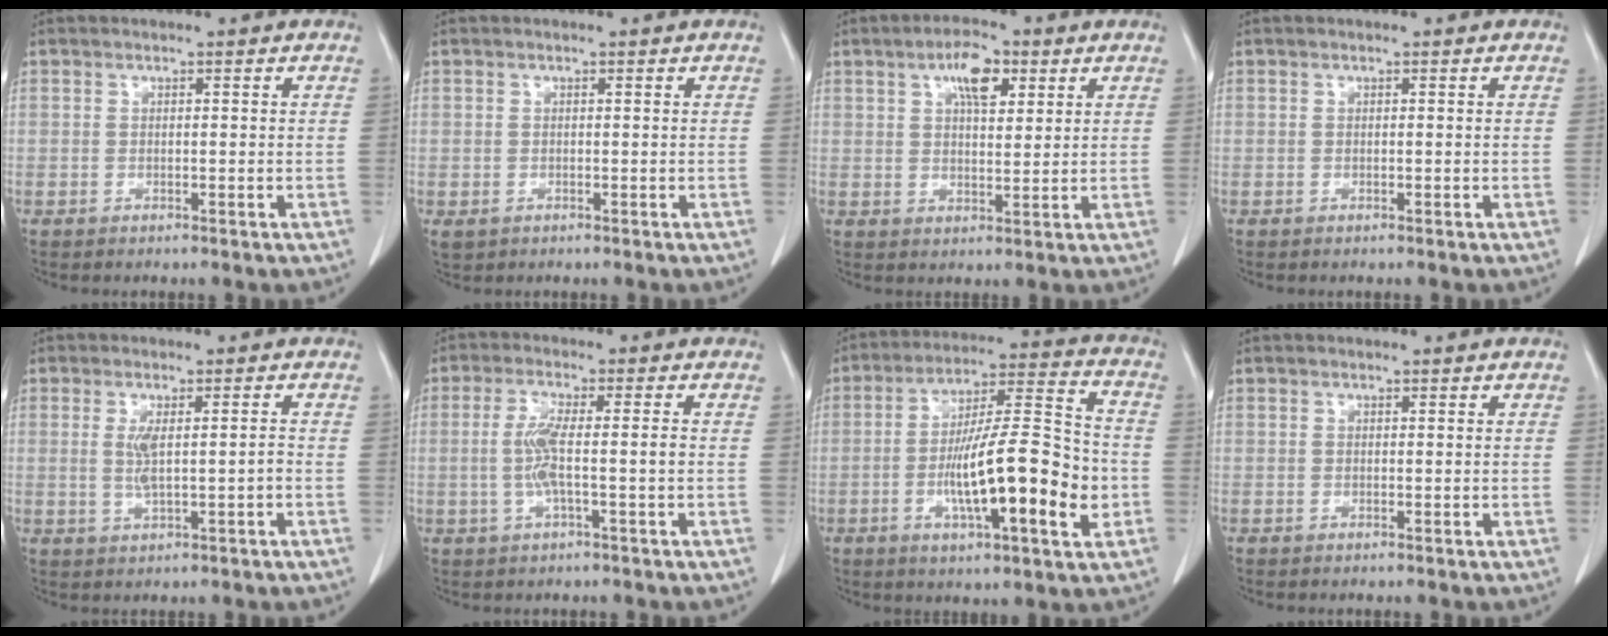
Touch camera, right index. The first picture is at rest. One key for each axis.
{"total": 1.3, "fx": -0.3, "fy": 1.2, "fz": 0.4, "tx": -0.008, "ty": 0.003, "tz": 0.002}
{"total": 6.2, "fx": 3.0, "fy": 2.5, "fz": 4.9, "tx": -0.084, "ty": 0.008, "tz": 0.047}
{"total": 0.0}
{"total": 3.8, "fx": -0.2, "fy": 0.6, "fz": 3.8, "tx": -0.071, "ty": -0.001, "tz": 0.003}
{"total": 5.3, "fx": -0.7, "fy": 0.2, "fz": 5.2, "tx": -0.110, "ty": 0.002, "tz": -0.014}
{"total": 17.9, "fx": -3.9, "fy": 2.6, "fz": 17.3, "tx": -0.289, "ty": 0.007, "tz": -0.062}
{"total": 0.0}